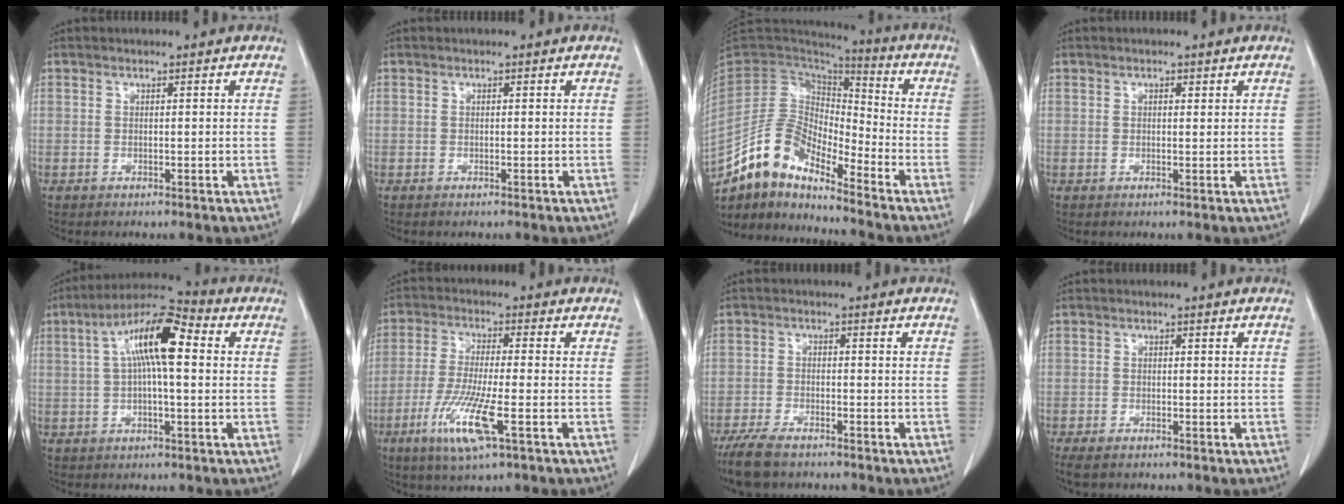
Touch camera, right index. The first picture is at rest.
{"total": 0.0}
{"total": 11.4, "force": [-9.7, 3.5, 5.0], "torque": [-0.099, 0.040, -0.185]}
{"total": 0.8, "force": [0.5, 0.4, 0.6], "torque": [-0.009, -0.002, 0.006]}
{"total": 11.5, "force": [2.2, 2.5, 11.0], "torque": [-0.201, 0.036, 0.030]}
{"total": 10.1, "force": [-4.1, 0.5, 9.2], "torque": [-0.187, -0.025, -0.078]}
{"total": 6.5, "force": [-5.3, 2.0, 3.3], "torque": [-0.062, -0.012, -0.093]}
{"total": 2.7, "force": [-2.1, 1.1, 1.4], "torque": [-0.027, -0.006, -0.032]}